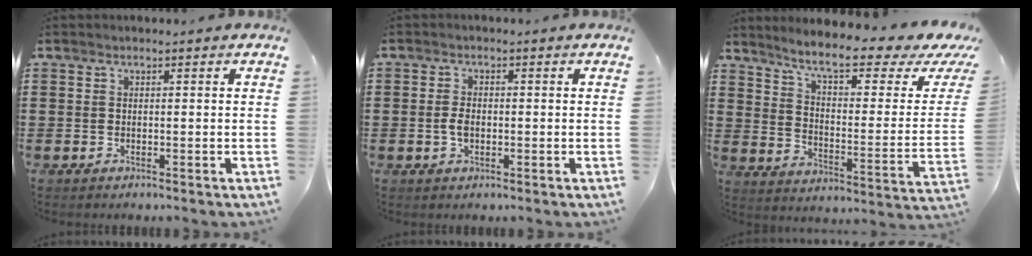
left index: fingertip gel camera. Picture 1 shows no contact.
{"total": 2.5, "force": [-0.2, 1.3, 2.1], "torque": [-0.049, -0.001, -0.006]}
{"total": 8.7, "force": [6.7, 0.4, 5.5], "torque": [-0.117, -0.048, 0.106]}